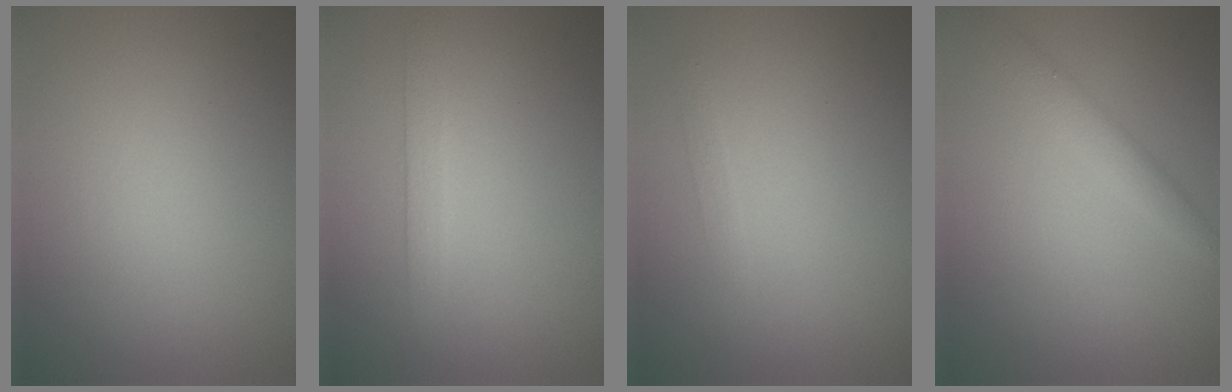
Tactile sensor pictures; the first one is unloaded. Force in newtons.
{"total": 1.7, "press": 1.7, "slide": 0.0}
{"total": 0.8, "press": 0.8, "slide": 0.0}
{"total": 1.9, "press": 1.9, "slide": 0.0}